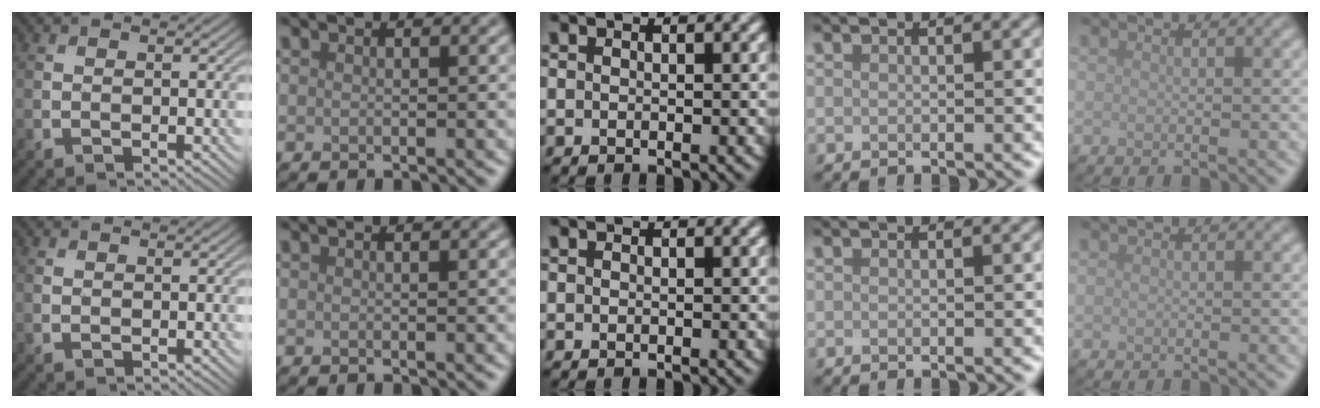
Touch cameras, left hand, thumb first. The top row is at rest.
{"index": {"total": 0.6, "force": [0.3, 0.2, 0.4], "torque": [0.000, 0.003, 0.004]}}